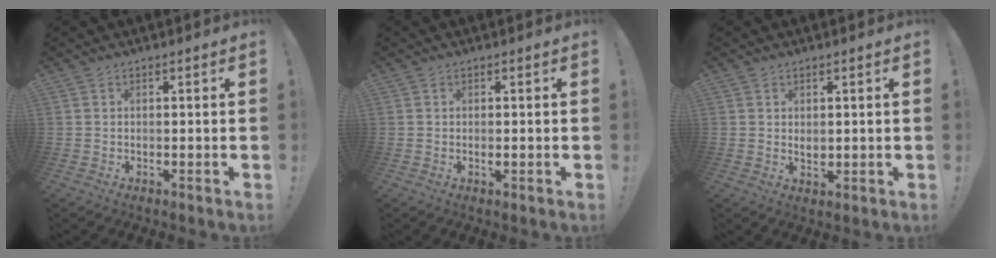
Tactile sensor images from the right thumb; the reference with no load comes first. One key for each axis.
{"total": 0.8, "fx": 0.0, "fy": 0.2, "fz": 0.7, "tx": -0.007, "ty": -0.004, "tz": -0.003}
{"total": 1.9, "fx": 0.9, "fy": 1.3, "fz": 1.2, "tx": -0.012, "ty": -0.006, "tz": 0.014}